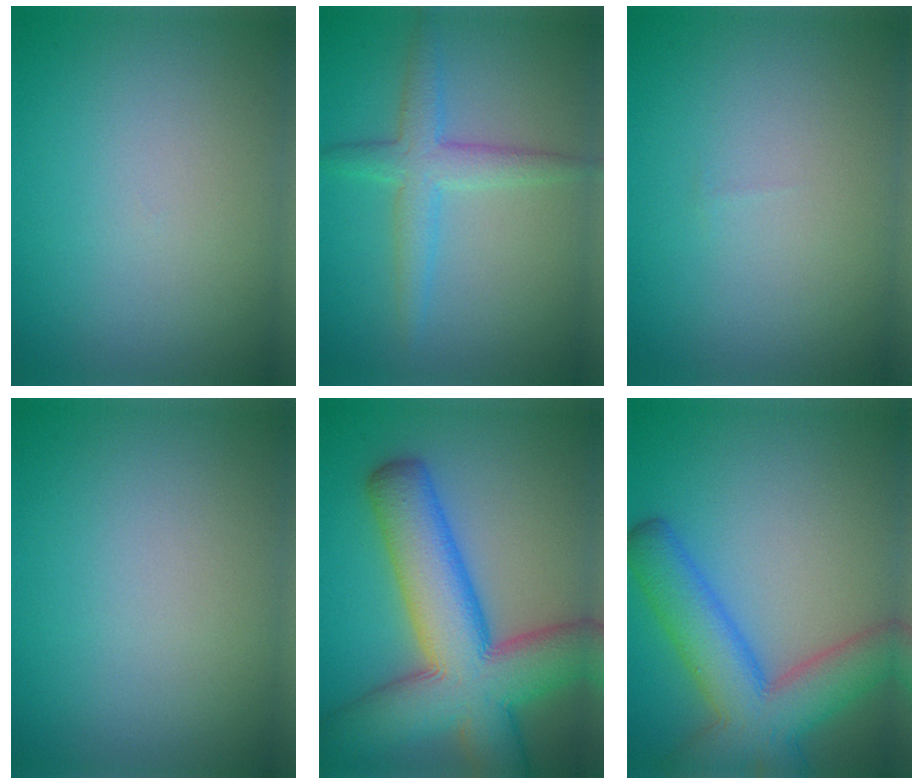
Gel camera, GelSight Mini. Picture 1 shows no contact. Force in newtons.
{"total": 3.3, "press": 3.3, "slide": 0.1}
{"total": 0.0}
{"total": 0.0}
{"total": 12.6, "press": 12.6, "slide": 0.6}
{"total": 8.2, "press": 8.1, "slide": 0.5}